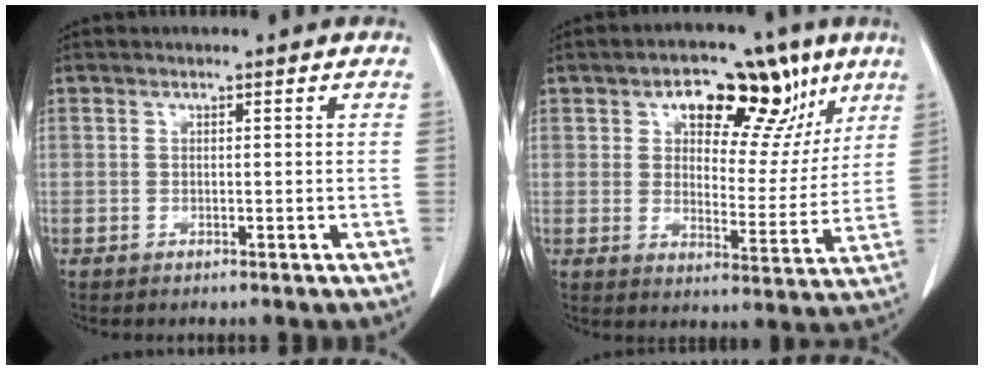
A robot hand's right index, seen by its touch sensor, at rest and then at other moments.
{"total": 14.1, "force": [7.6, 7.4, 9.3], "torque": [-0.109, 0.021, 0.113]}